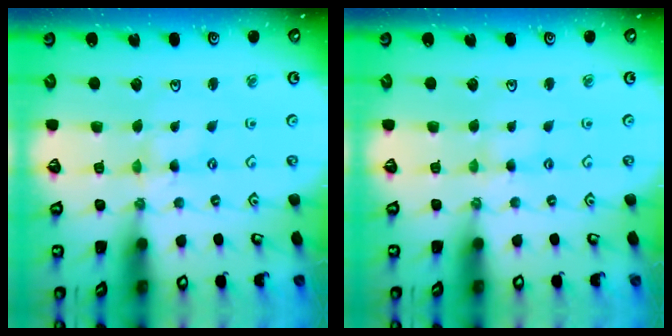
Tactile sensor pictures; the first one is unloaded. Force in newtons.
{"total": 1.8, "press": 1.7, "slide": 0.3}